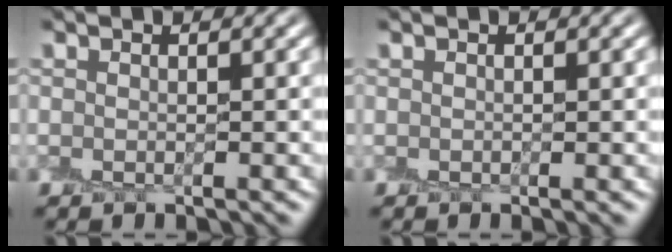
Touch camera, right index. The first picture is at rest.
{"total": 0.0}